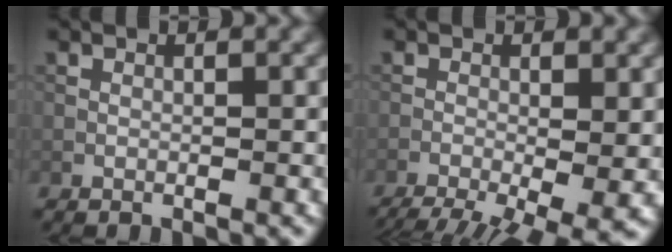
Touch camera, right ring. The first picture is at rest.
{"total": 9.8, "force": [-6.2, 3.3, 6.8], "torque": [-0.108, -0.028, -0.080]}